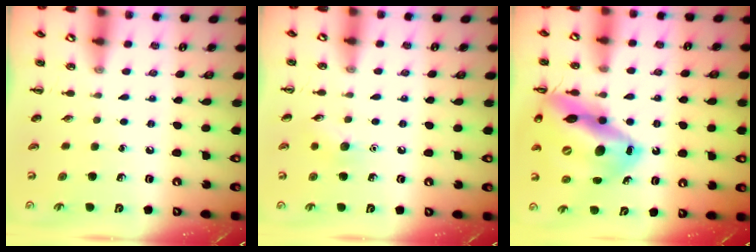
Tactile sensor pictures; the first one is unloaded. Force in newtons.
{"total": 6.8, "press": 6.7, "slide": 1.4}
{"total": 22.3, "press": 21.7, "slide": 5.0}